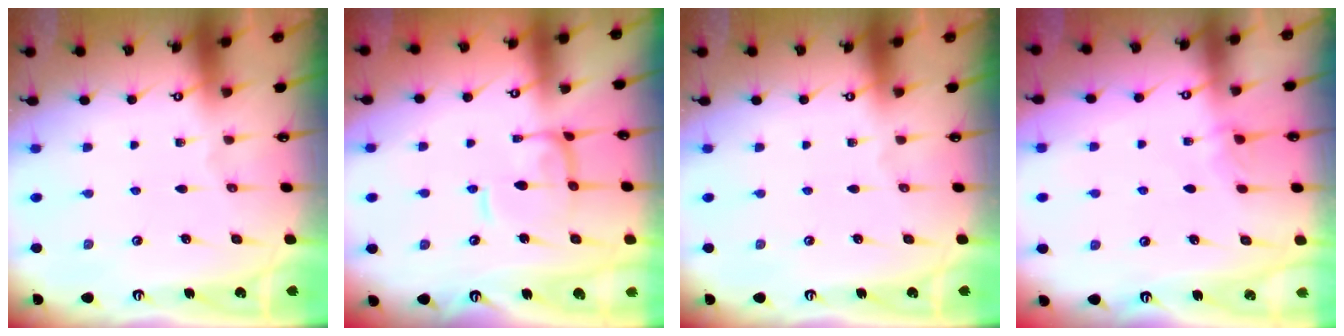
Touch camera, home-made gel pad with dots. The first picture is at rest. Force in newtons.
{"total": 2.8, "press": 2.7, "slide": 0.5}
{"total": 0.0}
{"total": 1.8, "press": 1.8, "slide": 0.3}